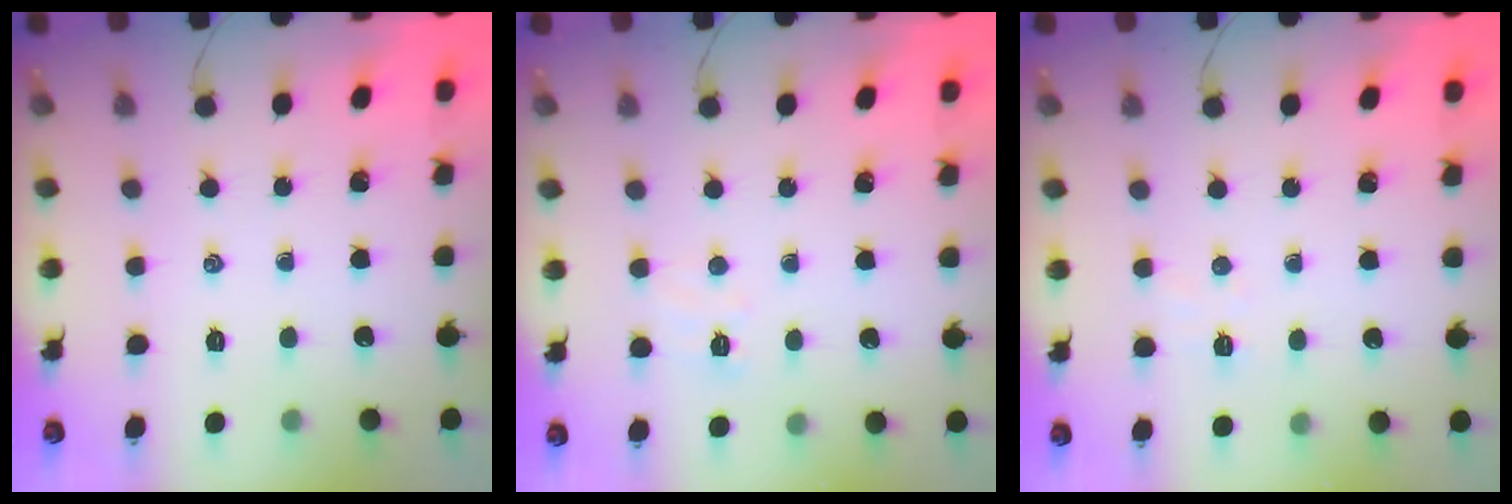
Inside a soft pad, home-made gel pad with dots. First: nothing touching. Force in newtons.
{"total": 4.6, "press": 4.5, "slide": 1.1}
{"total": 4.0, "press": 3.9, "slide": 0.9}